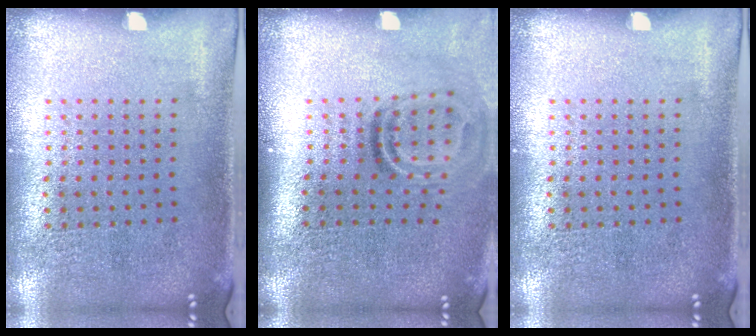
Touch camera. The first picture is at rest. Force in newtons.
{"total": 2.0, "press": 1.1, "slide": 1.6}
{"total": 0.0}